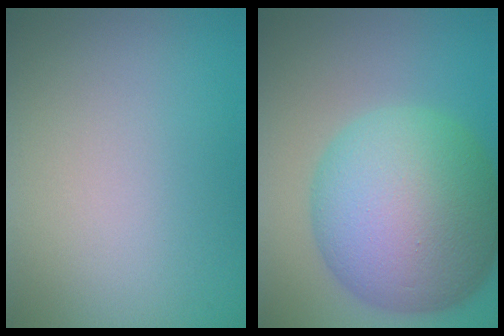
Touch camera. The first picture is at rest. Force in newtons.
{"total": 14.3, "press": 14.3, "slide": 0.2}